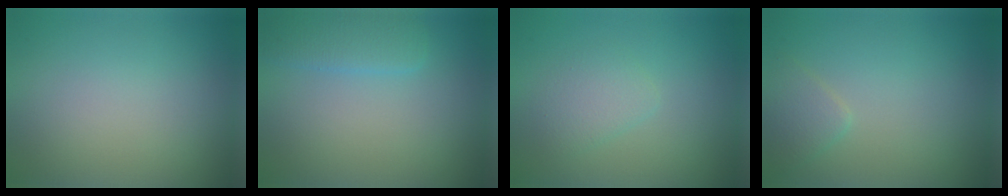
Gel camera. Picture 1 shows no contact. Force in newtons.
{"total": 2.5, "press": 2.5, "slide": 0.1}
{"total": 1.9, "press": 1.9, "slide": 0.1}
{"total": 1.6, "press": 1.6, "slide": 0.1}